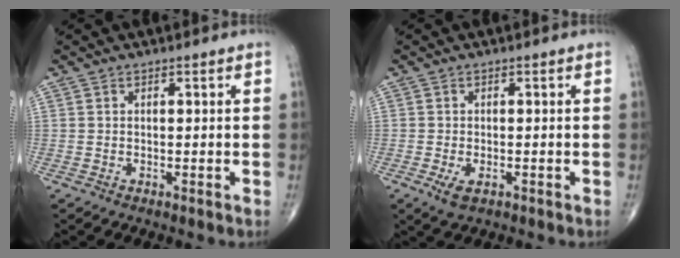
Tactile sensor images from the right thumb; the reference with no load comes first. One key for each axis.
{"total": 3.0, "fx": -1.2, "fy": 1.5, "fz": 2.3, "tx": -0.041, "ty": -0.003, "tz": -0.018}